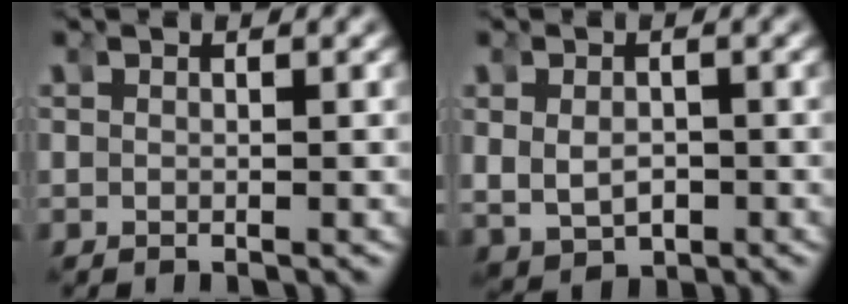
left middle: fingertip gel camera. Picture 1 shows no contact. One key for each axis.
{"total": 3.0, "fx": -0.3, "fy": 3.0, "fz": -0.1, "tx": -0.013, "ty": -0.015, "tz": 0.001}